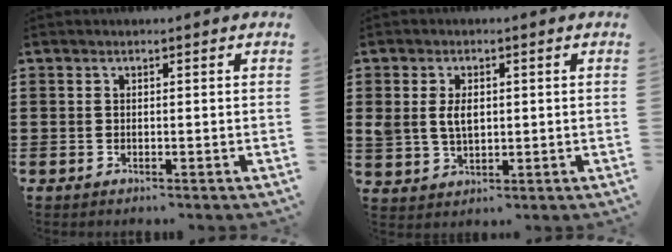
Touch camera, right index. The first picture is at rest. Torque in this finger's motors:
{"motor_torque": [0.29, -0.04, 0.43, 0.06]}